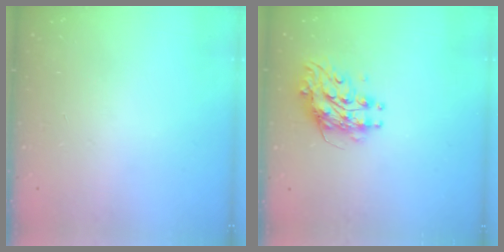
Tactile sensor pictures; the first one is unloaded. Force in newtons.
{"total": 8.9, "press": 8.9, "slide": 0.5}